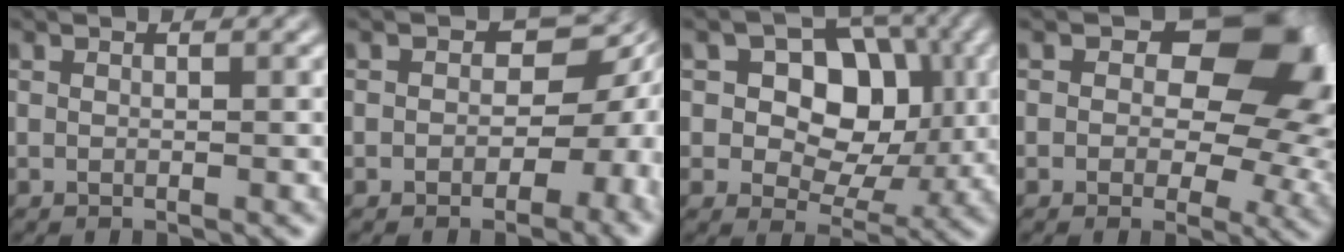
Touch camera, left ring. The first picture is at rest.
{"total": 11.1, "force": [-1.2, 7.8, 7.8], "torque": [-0.051, 0.000, -0.031]}
{"total": 7.7, "force": [0.9, 5.4, 5.4], "torque": [-0.084, 0.007, 0.014]}
{"total": 12.4, "force": [2.4, 8.0, 9.2], "torque": [-0.117, 0.003, 0.052]}